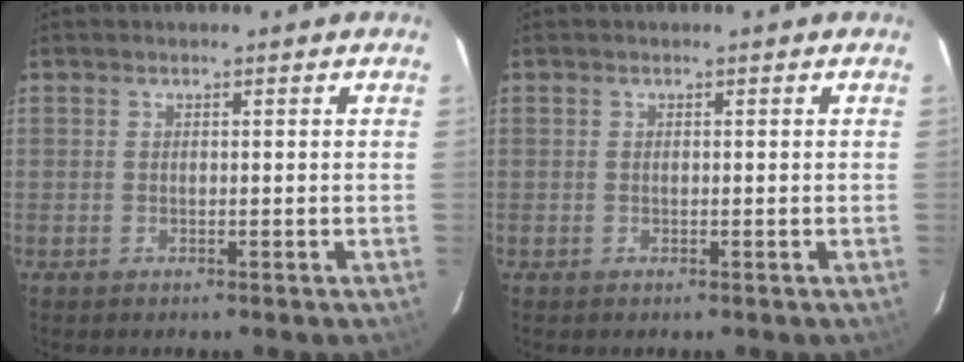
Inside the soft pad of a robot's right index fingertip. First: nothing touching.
{"total": 0.0}